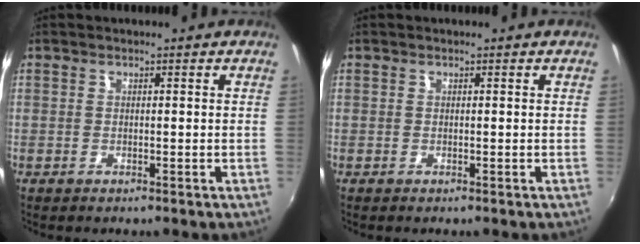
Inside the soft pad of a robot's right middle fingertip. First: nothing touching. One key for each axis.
{"total": 0.0}